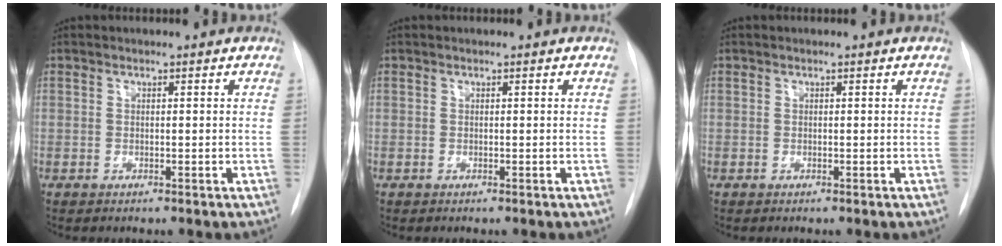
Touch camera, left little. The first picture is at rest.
{"total": 0.0}
{"total": 0.0}